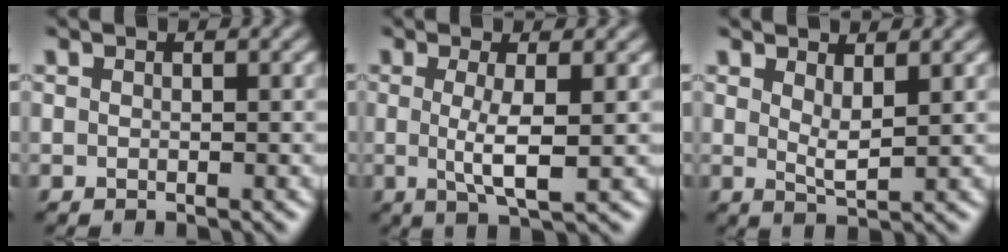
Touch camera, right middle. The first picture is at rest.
{"total": 3.4, "force": [0.1, 0.6, 3.4], "torque": [-0.063, -0.007, 0.004]}
{"total": 2.1, "force": [1.1, 0.5, 1.7], "torque": [-0.033, -0.009, 0.023]}